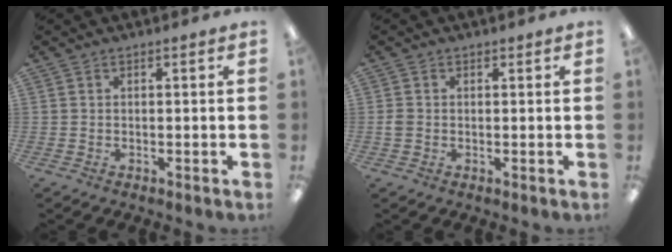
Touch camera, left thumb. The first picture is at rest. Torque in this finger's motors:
{"motor_torque": [-0.16, 0.13, 0.17, -0.04, 0.00]}